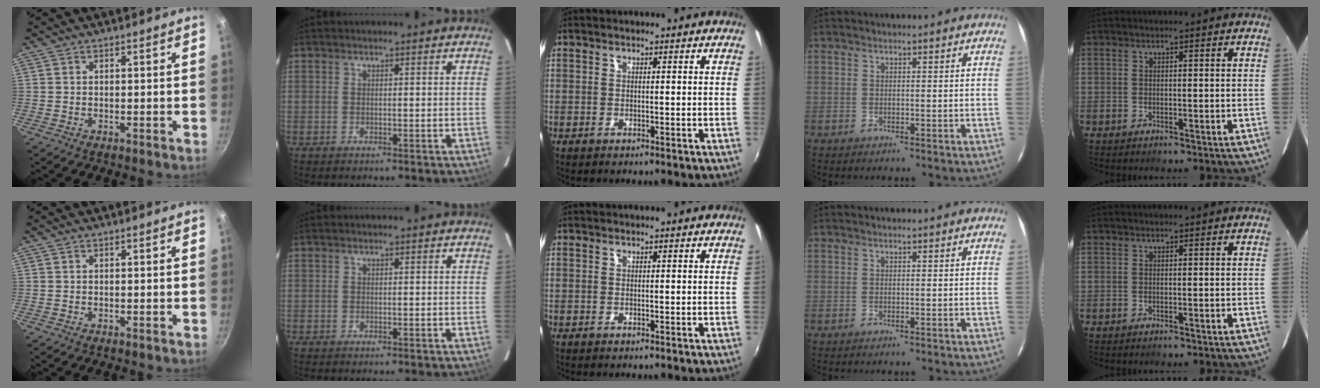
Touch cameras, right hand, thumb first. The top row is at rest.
{}